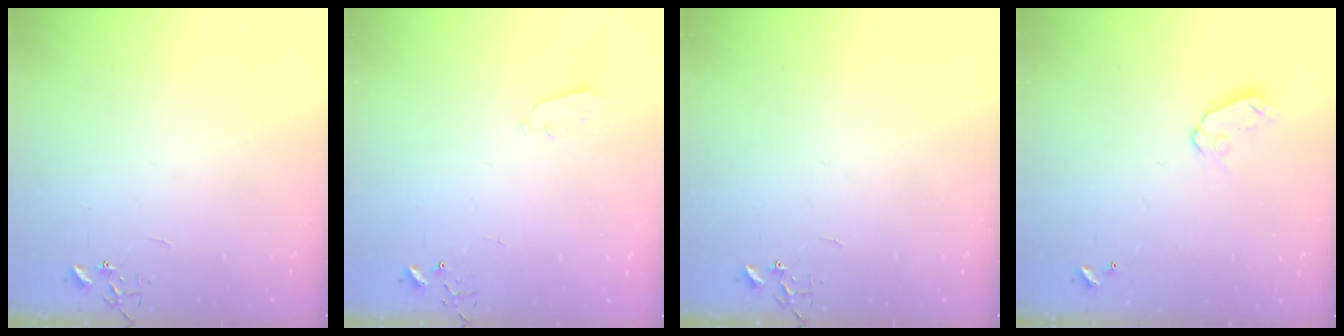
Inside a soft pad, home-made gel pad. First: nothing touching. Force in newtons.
{"total": 3.2, "press": 3.1, "slide": 0.7}
{"total": 0.0}
{"total": 6.2, "press": 6.2, "slide": 0.6}